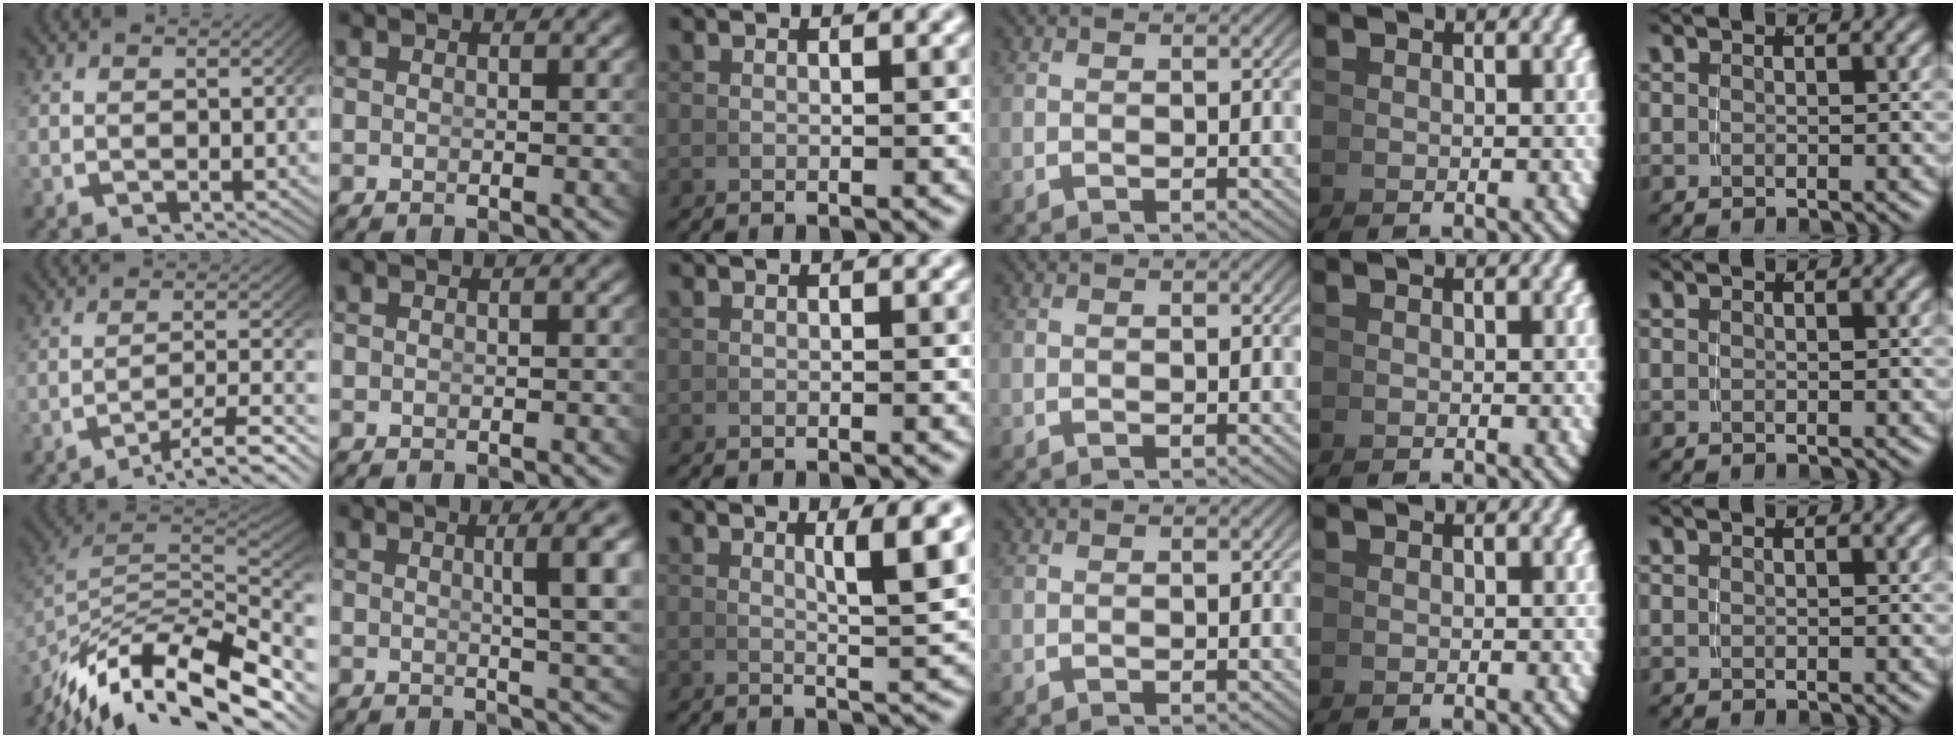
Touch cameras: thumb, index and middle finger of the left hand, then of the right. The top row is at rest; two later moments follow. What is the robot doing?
{"motion": "lift_and_place", "object": "cup"}